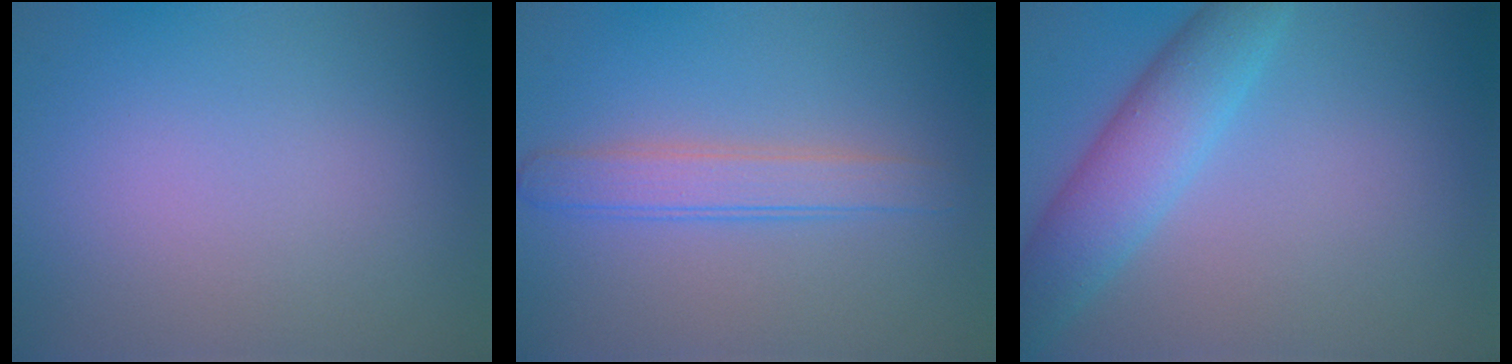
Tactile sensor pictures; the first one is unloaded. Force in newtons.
{"total": 2.7, "press": 2.7, "slide": 0.1}
{"total": 4.8, "press": 4.8, "slide": 0.2}